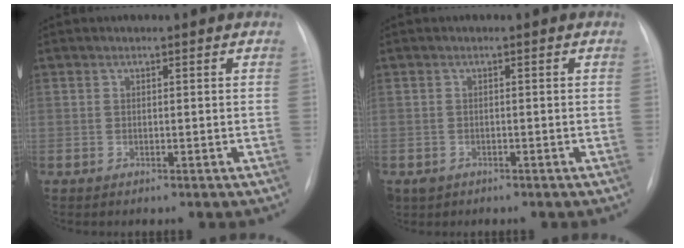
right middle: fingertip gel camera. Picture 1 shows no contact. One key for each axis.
{"total": 1.8, "fx": -0.9, "fy": 1.6, "fz": 0.2, "tx": -0.006, "ty": 0.003, "tz": -0.012}